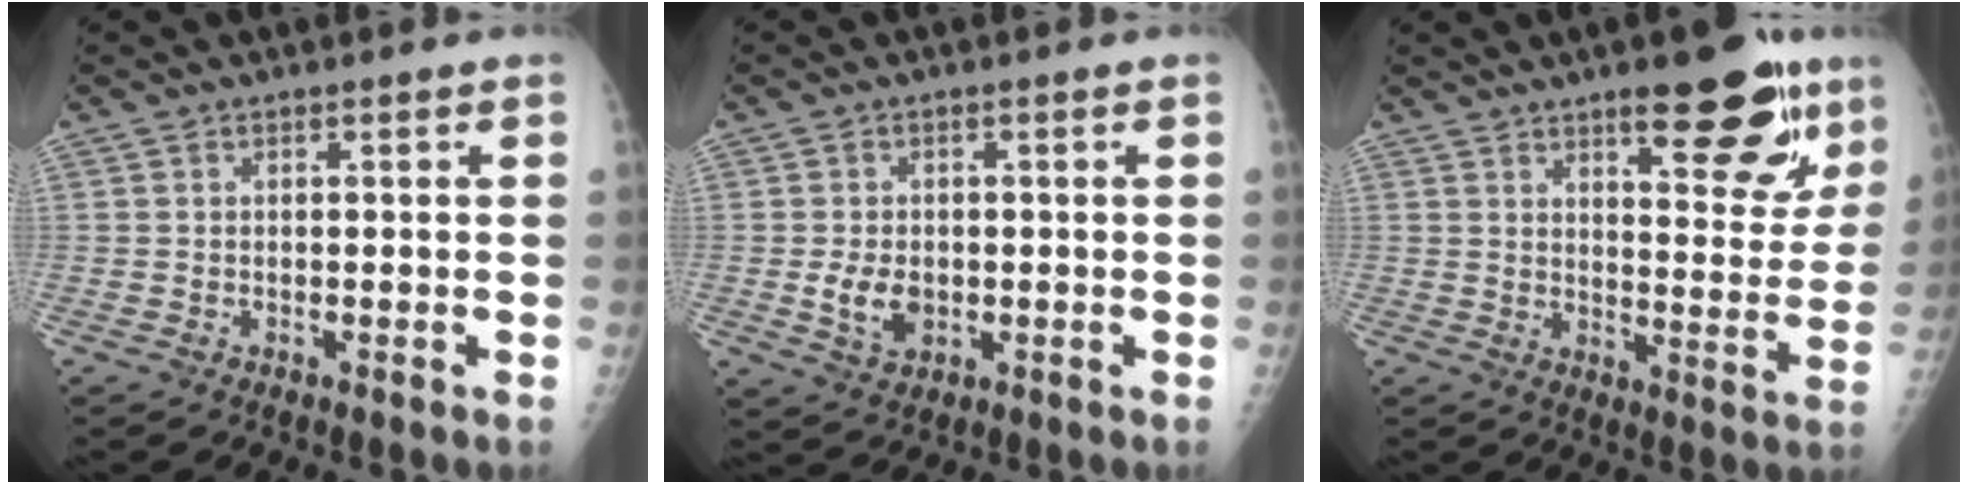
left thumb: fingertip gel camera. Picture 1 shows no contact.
{"total": 4.9, "force": [-0.5, 3.5, 3.4], "torque": [-0.052, -0.004, 0.000]}
{"total": 15.5, "force": [9.3, 5.0, 11.4], "torque": [-0.109, -0.048, 0.129]}